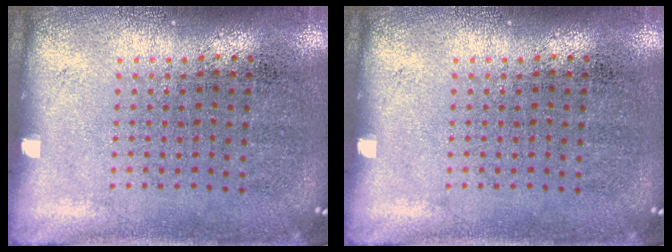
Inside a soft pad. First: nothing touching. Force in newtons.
{"total": 0.0}